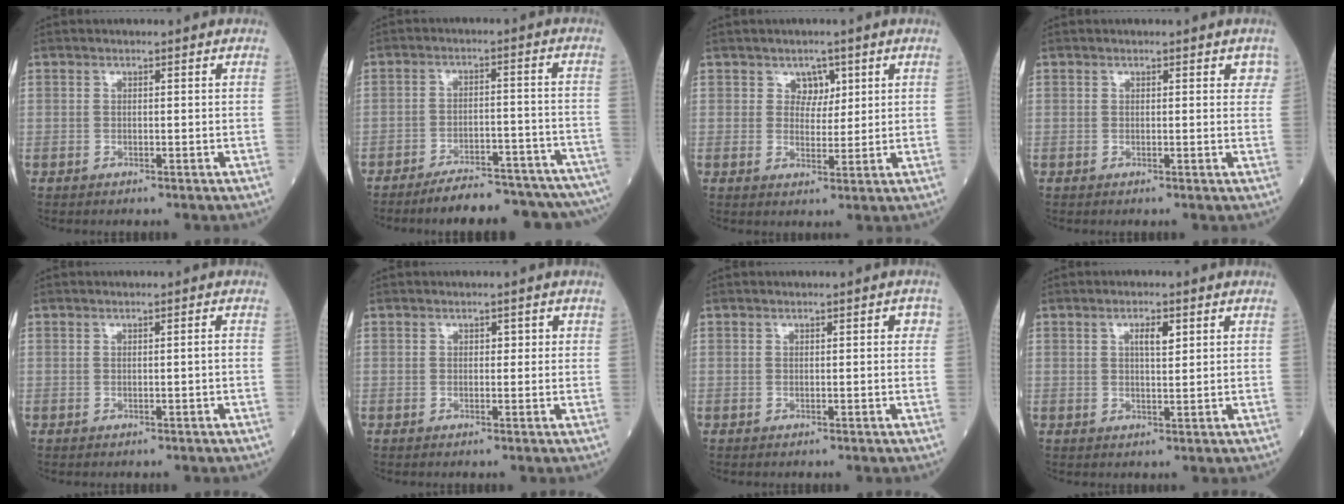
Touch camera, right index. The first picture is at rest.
{"total": 17.6, "force": [-15.8, 2.9, 7.3], "torque": [-0.052, 0.021, -0.204]}
{"total": 3.0, "force": [1.5, 2.2, 1.3], "torque": [-0.011, 0.002, 0.023]}
{"total": 2.0, "force": [1.3, 1.0, 1.1], "torque": [0.003, 0.004, 0.008]}
{"total": 0.7, "force": [-0.2, -0.1, 0.7], "torque": [-0.011, -0.002, 0.000]}
{"total": 1.3, "force": [0.4, 0.9, 0.8], "torque": [-0.005, 0.005, 0.003]}
{"total": 1.4, "force": [0.4, 0.6, 1.2], "torque": [-0.010, 0.009, 0.004]}
{"total": 2.9, "force": [1.2, 0.8, 2.5], "torque": [-0.044, 0.000, 0.019]}